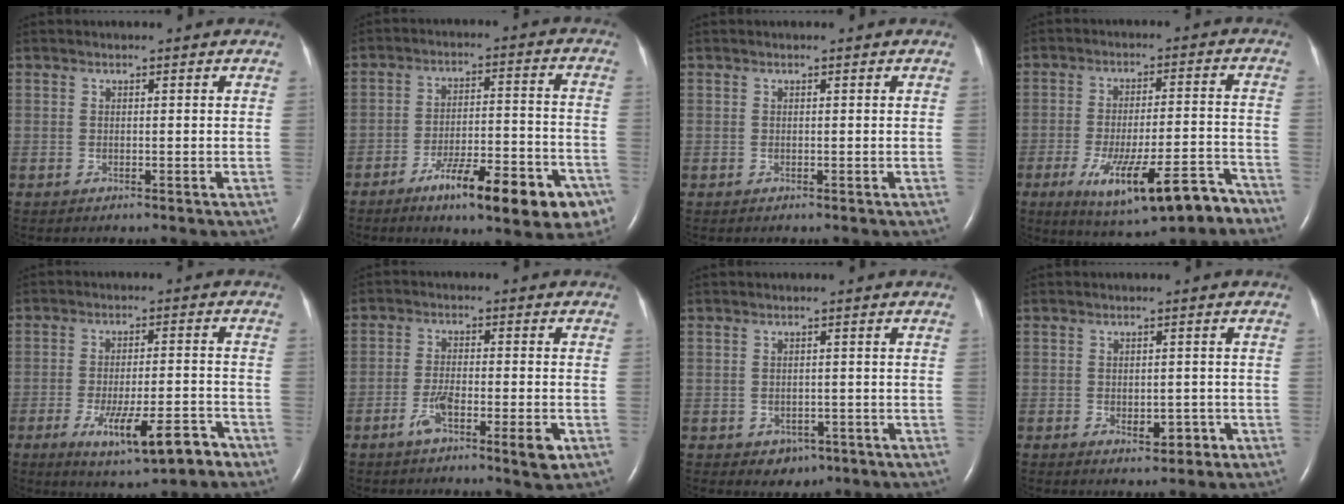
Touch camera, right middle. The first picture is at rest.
{"total": 15.5, "force": [-9.1, 3.4, 12.1], "torque": [-0.132, 0.011, -0.127]}
{"total": 0.0}
{"total": 14.5, "force": [-8.7, 2.8, 11.2], "torque": [-0.167, -0.002, -0.123]}
{"total": 10.2, "force": [-5.7, 2.0, 8.2], "torque": [-0.135, -0.008, -0.080]}
{"total": 6.6, "force": [-3.3, 0.9, 5.6], "torque": [-0.101, -0.006, -0.056]}
{"total": 2.7, "force": [-1.4, 2.1, 1.1], "torque": [-0.011, 0.003, -0.008]}
{"total": 3.2, "force": [-1.3, 1.9, 2.2], "torque": [-0.024, 0.004, -0.010]}